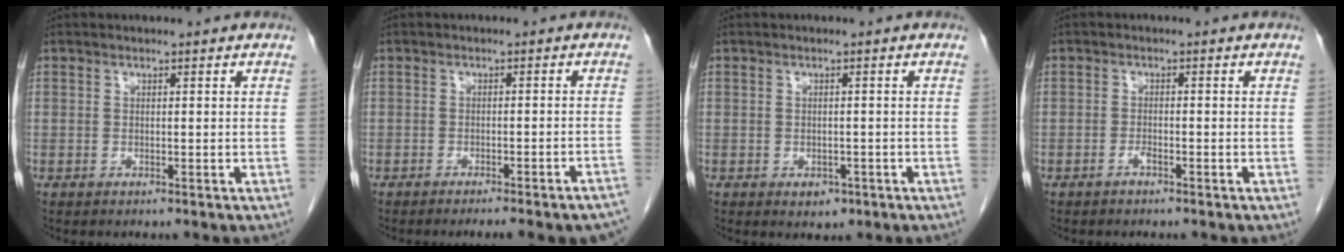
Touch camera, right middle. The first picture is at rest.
{"total": 11.1, "force": [-10.0, 0.2, 4.8], "torque": [-0.032, -0.004, -0.112]}
{"total": 2.0, "force": [-1.0, 1.4, 1.1], "torque": [-0.011, 0.002, -0.004]}
{"total": 1.2, "force": [-0.9, 0.2, 0.7], "torque": [-0.015, 0.002, -0.015]}